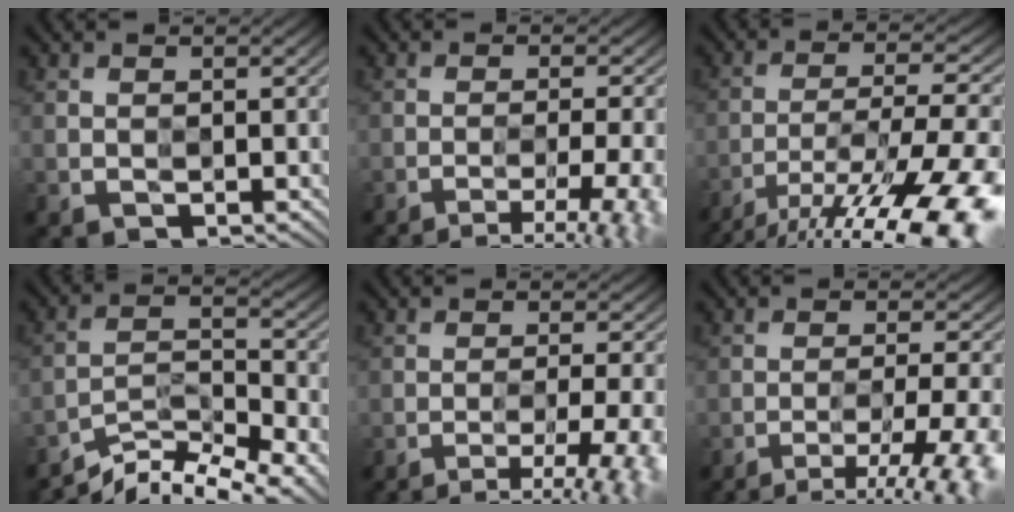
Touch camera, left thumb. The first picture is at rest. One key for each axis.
{"total": 7.1, "fx": -4.0, "fy": 1.5, "fz": 5.8, "tx": -0.084, "ty": 0.001, "tz": -0.057}
{"total": 18.3, "fx": -13.0, "fy": 4.6, "fz": 12.1, "tx": -0.193, "ty": -0.020, "tz": -0.199}
{"total": 10.3, "fx": -8.3, "fy": 2.5, "fz": 5.7, "tx": -0.103, "ty": 0.001, "tz": -0.151}
{"total": 8.2, "fx": -4.7, "fy": 1.6, "fz": 6.5, "tx": -0.097, "ty": 0.001, "tz": -0.067}
{"total": 11.2, "fx": -7.5, "fy": 2.1, "fz": 8.1, "tx": -0.129, "ty": -0.001, "tz": -0.096}